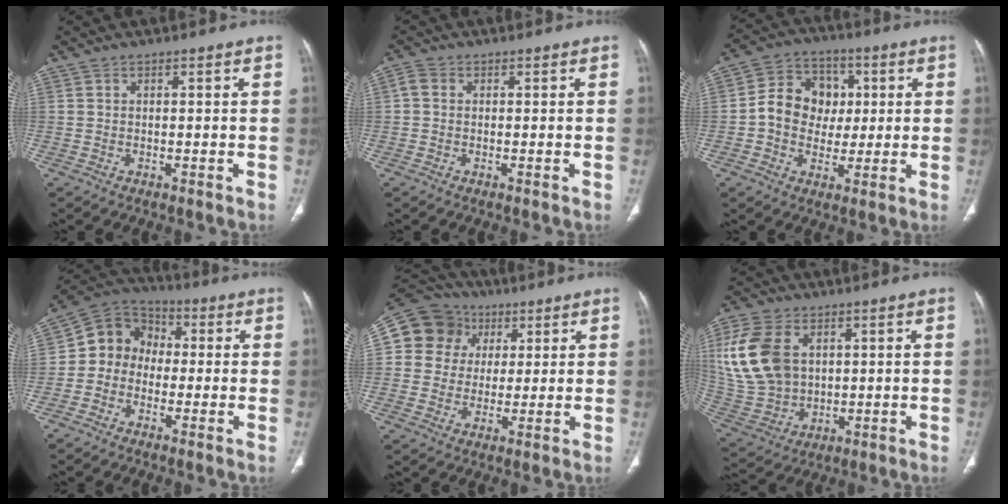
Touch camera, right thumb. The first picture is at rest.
{"total": 1.8, "force": [0.0, 1.4, 1.2], "torque": [-0.023, 0.001, -0.007]}
{"total": 11.4, "force": [0.6, 9.8, 5.9], "torque": [-0.059, 0.019, 0.002]}
{"total": 9.5, "force": [-0.6, 8.5, 4.2], "torque": [-0.042, 0.035, -0.029]}
{"total": 12.9, "force": [3.5, 11.9, 3.7], "torque": [-0.046, 0.023, 0.058]}
{"total": 17.6, "force": [4.5, 12.3, 11.8], "torque": [-0.247, -0.009, 0.105]}